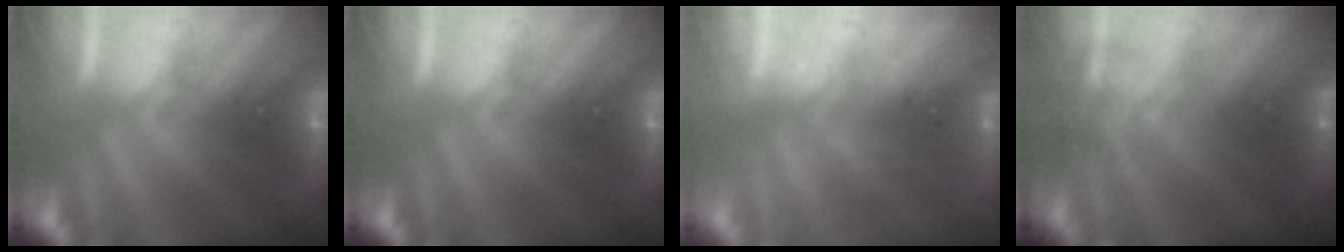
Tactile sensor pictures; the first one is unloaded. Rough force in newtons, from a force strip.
{"total": 0.0}
{"total": 2.0}
{"total": 1.8}